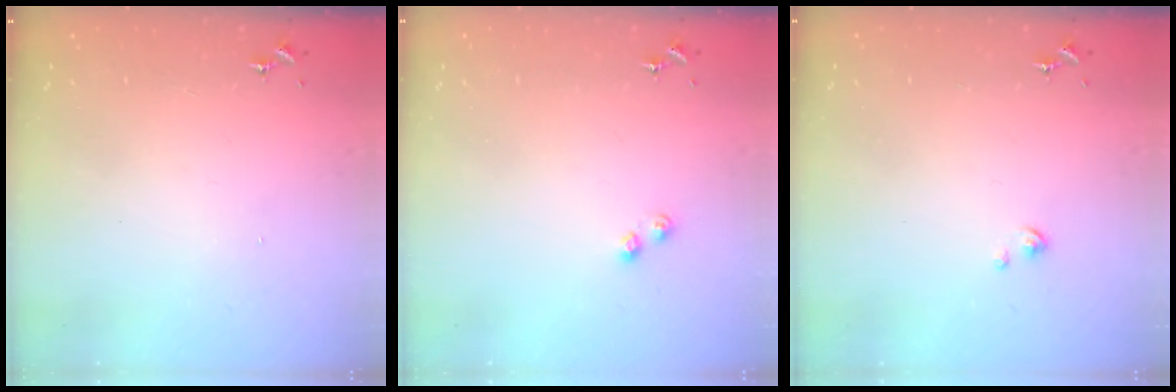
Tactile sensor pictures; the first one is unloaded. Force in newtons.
{"total": 3.7, "press": 3.6, "slide": 0.4}
{"total": 0.8, "press": 0.8, "slide": 0.2}